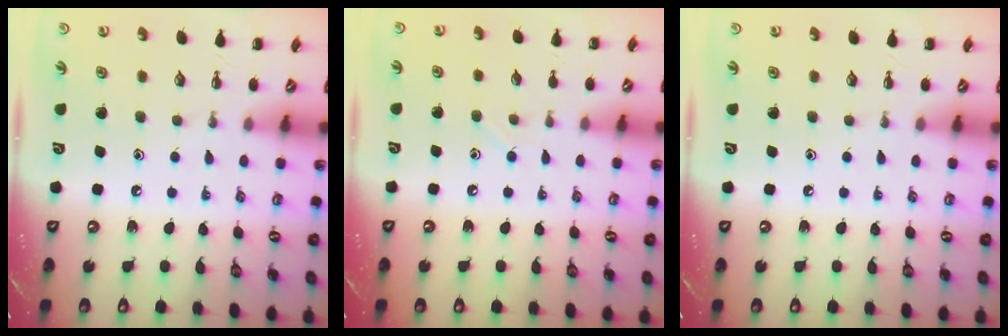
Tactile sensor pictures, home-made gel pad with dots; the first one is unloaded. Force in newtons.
{"total": 3.0, "press": 2.8, "slide": 1.0}
{"total": 0.0}